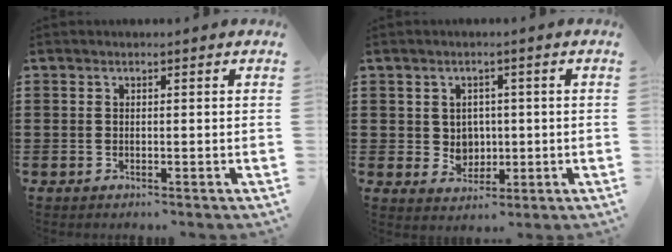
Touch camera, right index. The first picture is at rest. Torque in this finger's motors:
{"motor_torque": [1.10, 1.04, 0.13, 0.01]}